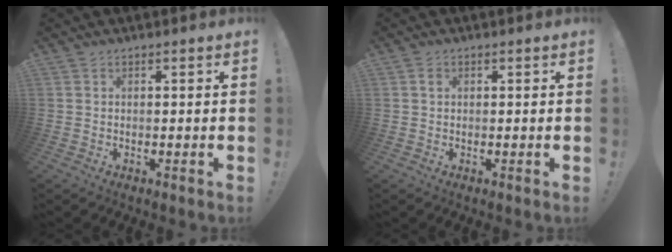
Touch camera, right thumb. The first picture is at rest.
{"total": 1.0, "force": [0.2, 0.9, 0.5], "torque": [-0.005, 0.002, 0.002]}